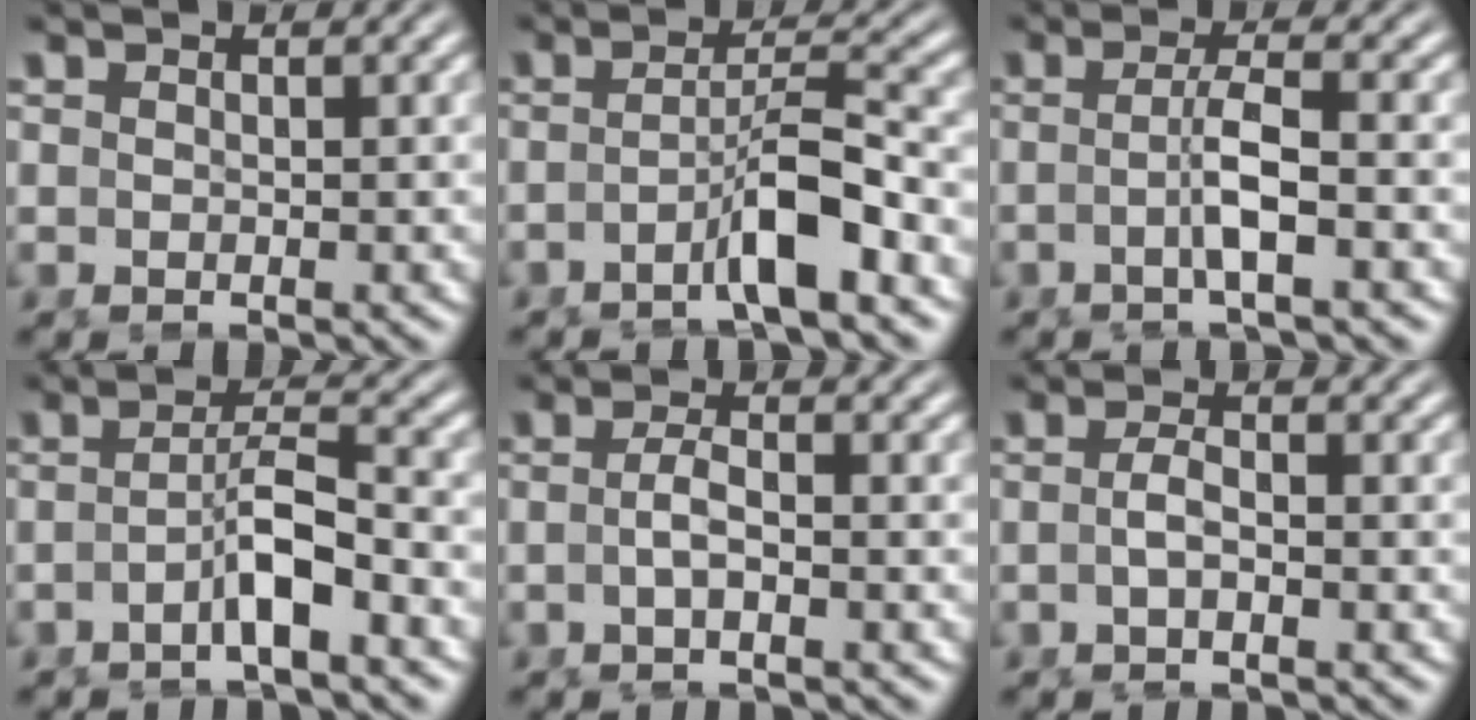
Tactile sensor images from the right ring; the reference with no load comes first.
{"total": 3.7, "force": [-2.0, -0.4, 3.1], "torque": [-0.046, -0.007, -0.030]}
{"total": 2.9, "force": [-0.9, -0.6, 2.7], "torque": [-0.046, -0.005, -0.014]}
{"total": 3.2, "force": [-1.8, -0.1, 2.6], "torque": [-0.042, -0.010, -0.026]}
{"total": 1.9, "force": [-1.0, -0.4, 1.6], "torque": [-0.037, -0.011, -0.014]}
{"total": 1.7, "force": [-1.0, -0.3, 1.3], "torque": [-0.032, -0.011, -0.013]}